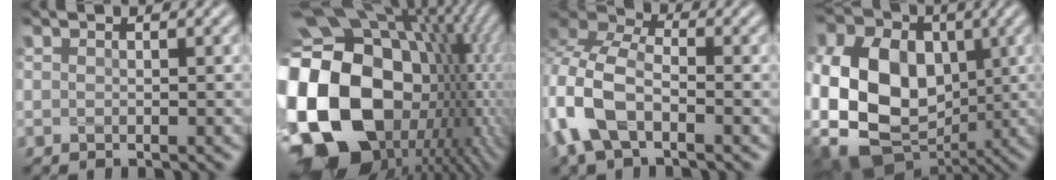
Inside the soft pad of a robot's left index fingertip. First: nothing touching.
{"total": 21.9, "force": [-2.6, 16.5, 14.2], "torque": [-0.304, -0.026, -0.019]}
{"total": 7.7, "force": [-2.9, 4.5, 5.5], "torque": [-0.145, 0.004, -0.073]}
{"total": 14.2, "force": [-0.9, 11.2, 8.6], "torque": [-0.172, -0.005, -0.021]}